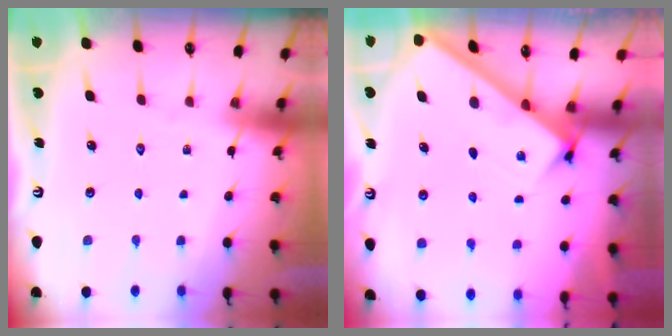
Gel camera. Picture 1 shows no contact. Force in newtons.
{"total": 2.4, "press": 2.4, "slide": 0.3}